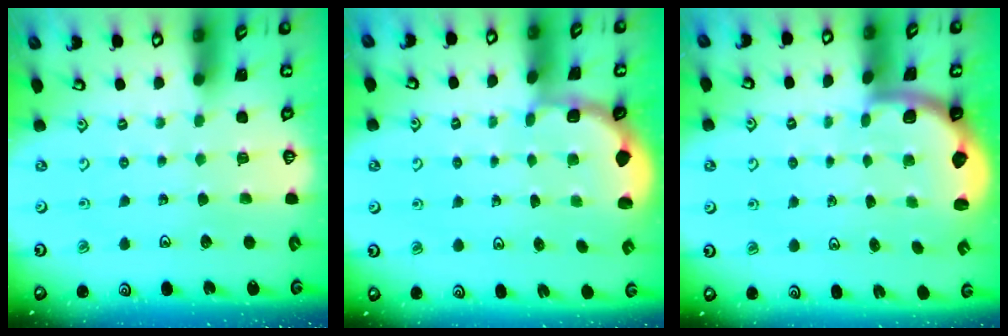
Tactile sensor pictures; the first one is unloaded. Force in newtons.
{"total": 1.8, "press": 1.6, "slide": 0.7}
{"total": 2.0, "press": 2.0, "slide": 0.5}